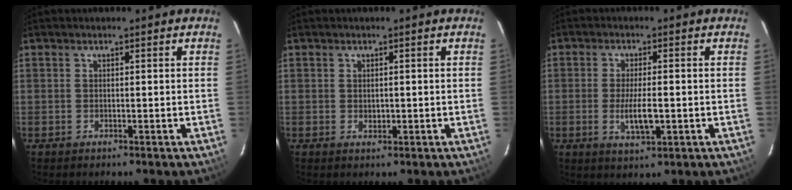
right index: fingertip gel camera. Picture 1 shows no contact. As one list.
[{"total": 1.3, "force": [0.0, 1.0, 0.9], "torque": [-0.013, 0.001, 0.003]}, {"total": 5.8, "force": [-1.2, 1.7, 5.4], "torque": [-0.105, -0.010, -0.019]}]